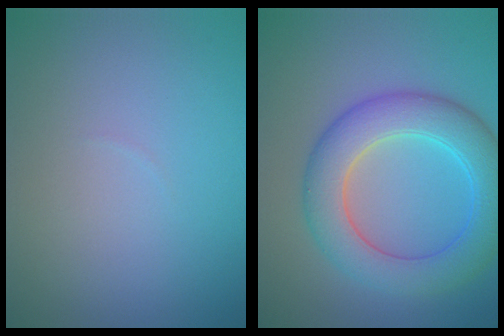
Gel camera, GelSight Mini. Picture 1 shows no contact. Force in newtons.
{"total": 7.1, "press": 7.1, "slide": 0.1}